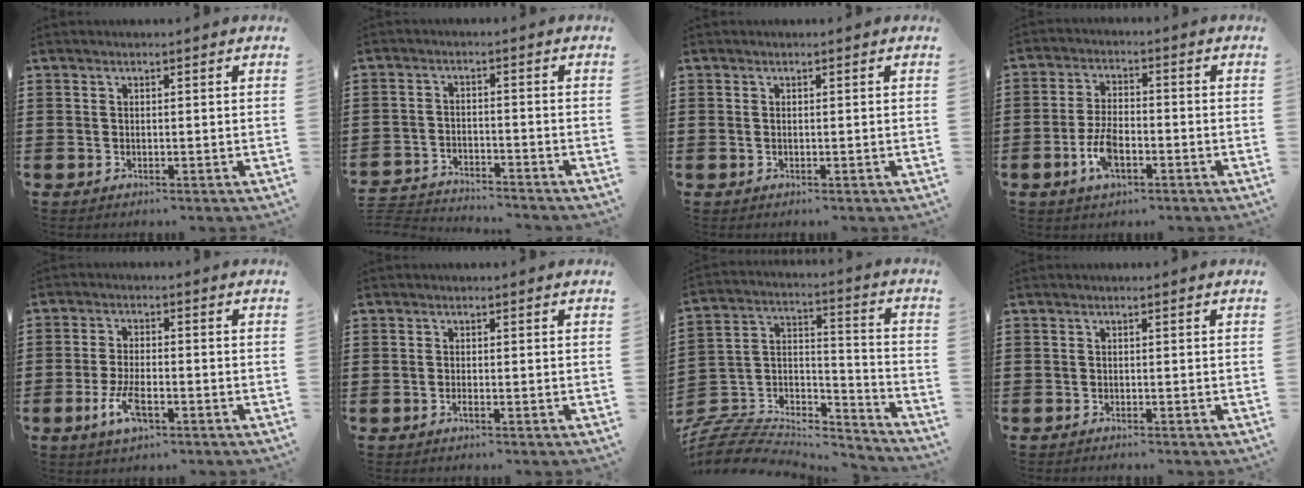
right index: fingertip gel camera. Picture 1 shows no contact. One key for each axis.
{"total": 3.7, "fx": -3.7, "fy": 0.2, "fz": -0.1, "tx": -0.012, "ty": -0.001, "tz": -0.082}
{"total": 0.0}
{"total": 6.2, "fx": -2.7, "fy": 2.8, "fz": 4.8, "tx": -0.119, "ty": -0.002, "tz": -0.058}
{"total": 5.5, "fx": -2.4, "fy": 2.2, "fz": 4.4, "tx": -0.098, "ty": -0.002, "tz": -0.049}
{"total": 0.9, "fx": -0.6, "fy": 0.1, "fz": 0.6, "tx": -0.010, "ty": -0.002, "tz": -0.011}
{"total": 8.2, "fx": -7.3, "fy": 2.9, "fz": 2.0, "tx": -0.049, "ty": 0.006, "tz": -0.148}
{"total": 0.9, "fx": -0.9, "fy": -0.1, "fz": -0.1, "tx": 0.000, "ty": -0.002, "tz": -0.018}